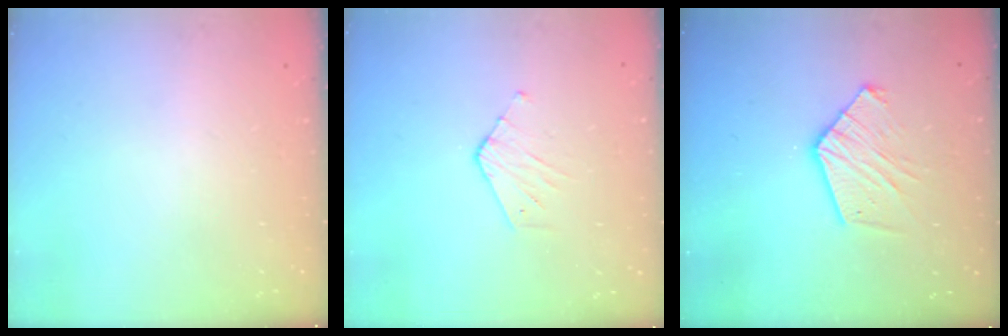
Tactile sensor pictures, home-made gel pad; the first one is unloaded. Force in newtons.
{"total": 3.4, "press": 3.4, "slide": 0.3}
{"total": 11.6, "press": 11.5, "slide": 1.0}